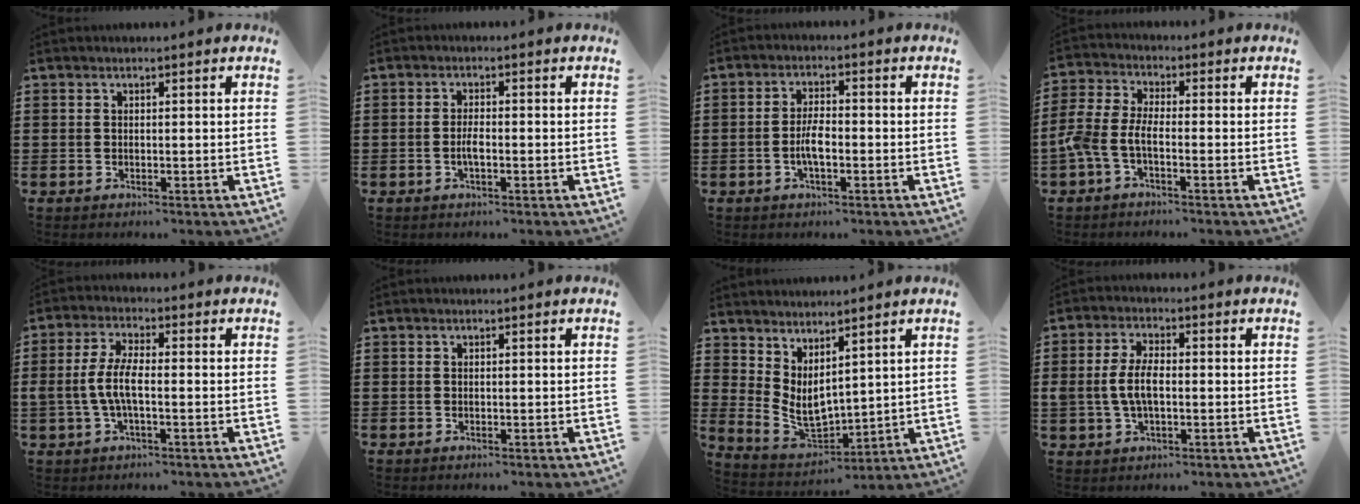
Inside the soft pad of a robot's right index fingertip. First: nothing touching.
{"total": 2.3, "force": [-0.7, 0.6, 2.1], "torque": [-0.046, -0.002, -0.015]}
{"total": 4.1, "force": [-1.0, 1.4, 3.7], "torque": [-0.079, 0.000, -0.023]}
{"total": 4.7, "force": [-2.3, 1.5, 3.8], "torque": [-0.108, -0.010, -0.052]}
{"total": 5.6, "force": [-1.2, 1.9, 5.1], "torque": [-0.125, -0.005, -0.033]}
{"total": 0.0}
{"total": 5.5, "force": [2.2, 3.2, 3.8], "torque": [-0.095, -0.015, 0.044]}
{"total": 5.6, "force": [-0.5, 2.8, 4.8], "torque": [-0.117, -0.001, -0.017]}